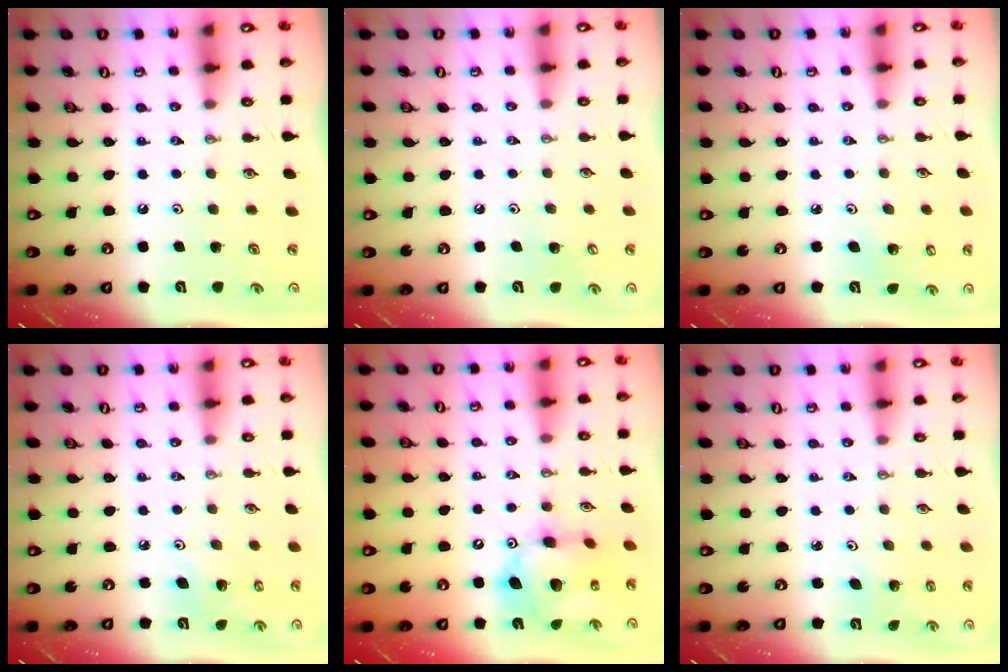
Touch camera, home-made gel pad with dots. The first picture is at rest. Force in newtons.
{"total": 4.0, "press": 3.9, "slide": 0.4}
{"total": 2.9, "press": 2.8, "slide": 1.0}
{"total": 4.7, "press": 4.5, "slide": 1.6}
{"total": 14.2, "press": 14.1, "slide": 1.3}
{"total": 1.4, "press": 1.4, "slide": 0.1}